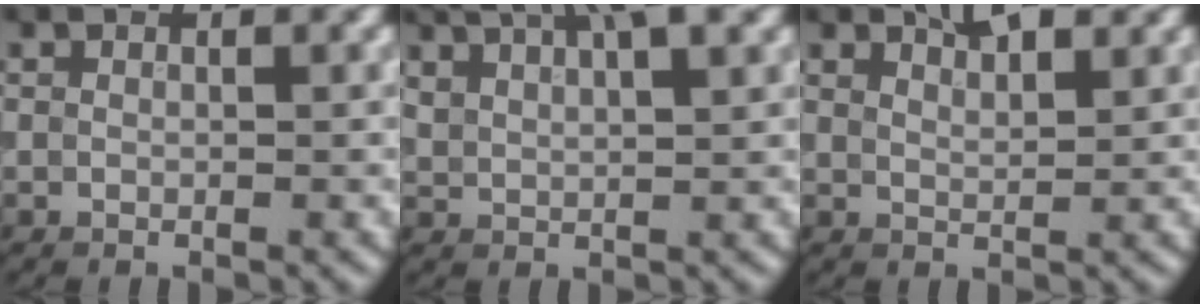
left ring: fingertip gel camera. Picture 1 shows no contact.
{"total": 6.2, "force": [4.2, 1.7, 4.2], "torque": [-0.066, 0.025, 0.060]}
{"total": 2.3, "force": [2.0, 0.5, 1.0], "torque": [-0.011, 0.005, 0.034]}